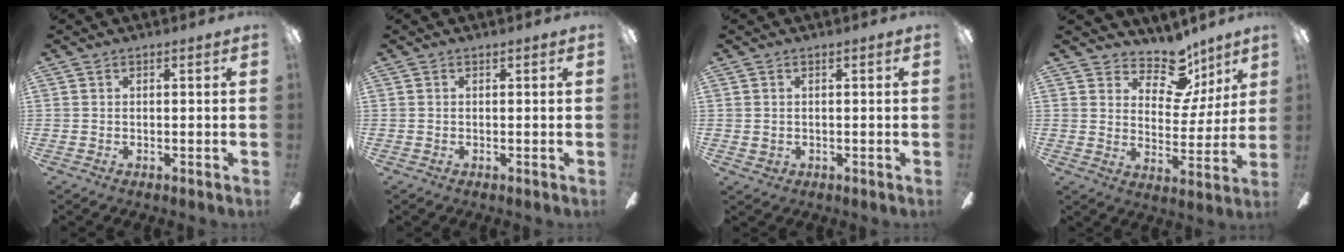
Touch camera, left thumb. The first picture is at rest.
{"total": 0.0}
{"total": 1.0, "force": [0.5, 0.9, 0.2], "torque": [-0.007, 0.004, 0.007]}
{"total": 11.9, "force": [8.6, 6.4, 5.1], "torque": [-0.079, -0.060, 0.157]}